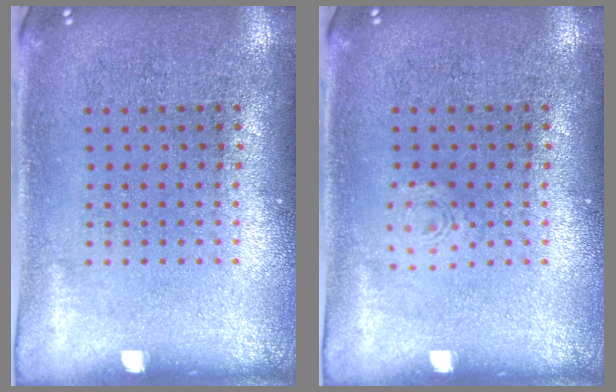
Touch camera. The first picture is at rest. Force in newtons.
{"total": 0.5, "press": 0.5, "slide": 0.2}